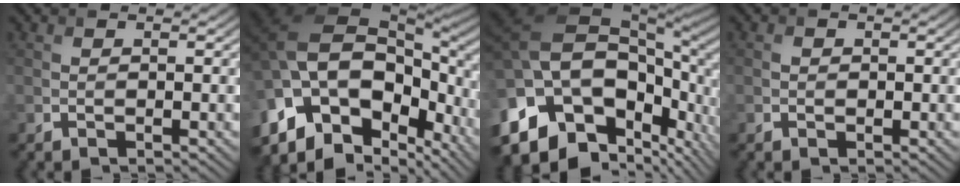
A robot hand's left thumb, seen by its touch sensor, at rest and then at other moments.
{"total": 17.8, "force": [-1.0, 10.7, 14.2], "torque": [-0.300, -0.019, 0.015]}
{"total": 18.6, "force": [-3.0, 11.7, 14.2], "torque": [-0.304, -0.038, -0.013]}
{"total": 0.8, "force": [0.0, 0.8, 0.3], "torque": [0.002, 0.006, 0.000]}